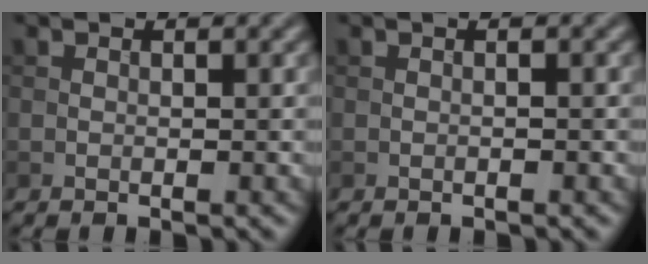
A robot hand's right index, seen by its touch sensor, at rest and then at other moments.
{"total": 0.7, "force": [0.0, 0.1, 0.7], "torque": [-0.012, -0.003, -0.005]}